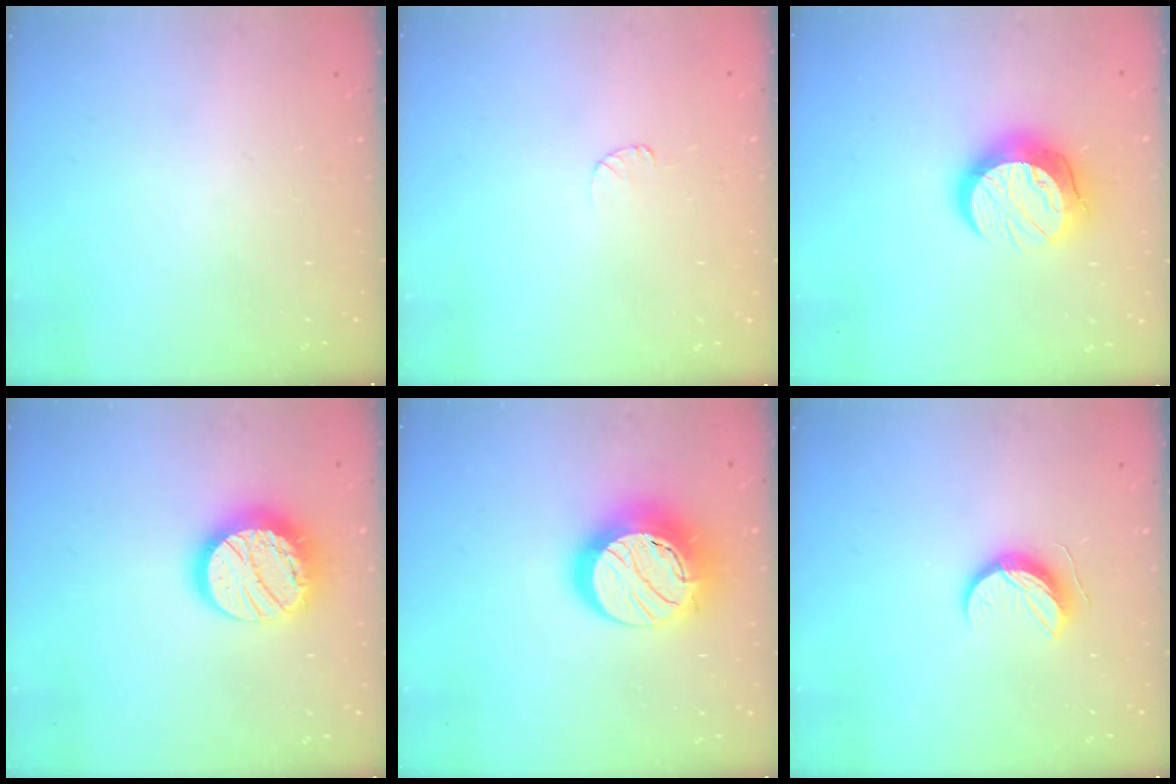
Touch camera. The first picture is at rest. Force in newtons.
{"total": 3.3, "press": 3.2, "slide": 0.4}
{"total": 14.3, "press": 14.3, "slide": 1.0}
{"total": 18.0, "press": 17.9, "slide": 1.2}
{"total": 21.3, "press": 21.3, "slide": 1.4}
{"total": 9.4, "press": 9.4, "slide": 0.6}